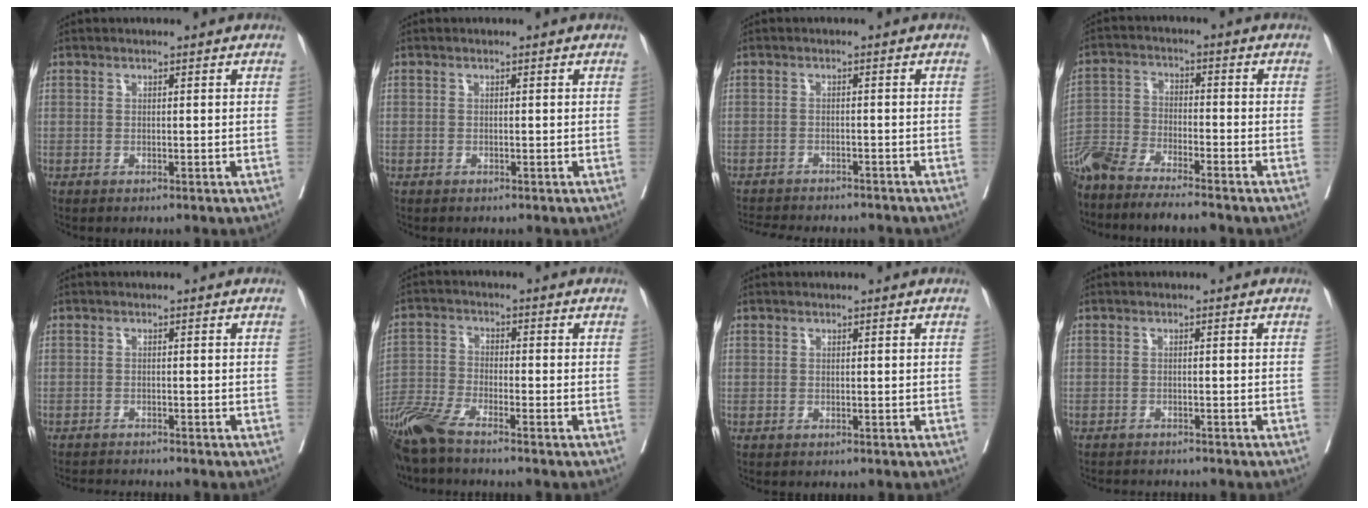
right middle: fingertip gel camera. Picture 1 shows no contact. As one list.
[{"total": 0.0}, {"total": 10.8, "force": [-10.0, 2.2, 3.5], "torque": [-0.057, -0.005, -0.130]}, {"total": 12.6, "force": [-11.0, 0.7, 6.0], "torque": [-0.109, -0.023, -0.193]}, {"total": 3.2, "force": [-3.1, -0.6, 0.5], "torque": [0.001, -0.014, -0.049]}, {"total": 7.7, "force": [-6.4, 0.4, 4.3], "torque": [-0.091, -0.027, -0.130]}, {"total": 0.0}, {"total": 4.0, "force": [-3.8, 0.3, 0.9], "torque": [-0.004, -0.010, -0.056]}]